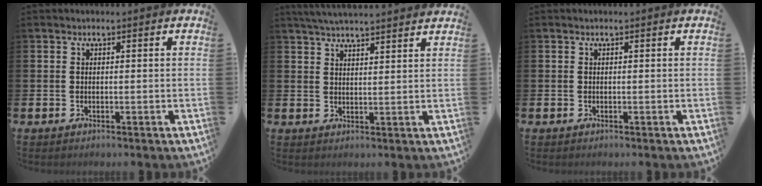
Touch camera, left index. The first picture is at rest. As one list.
[{"total": 4.2, "force": [4.1, -0.2, 0.9], "torque": [-0.032, -0.011, 0.075]}, {"total": 0.0}]